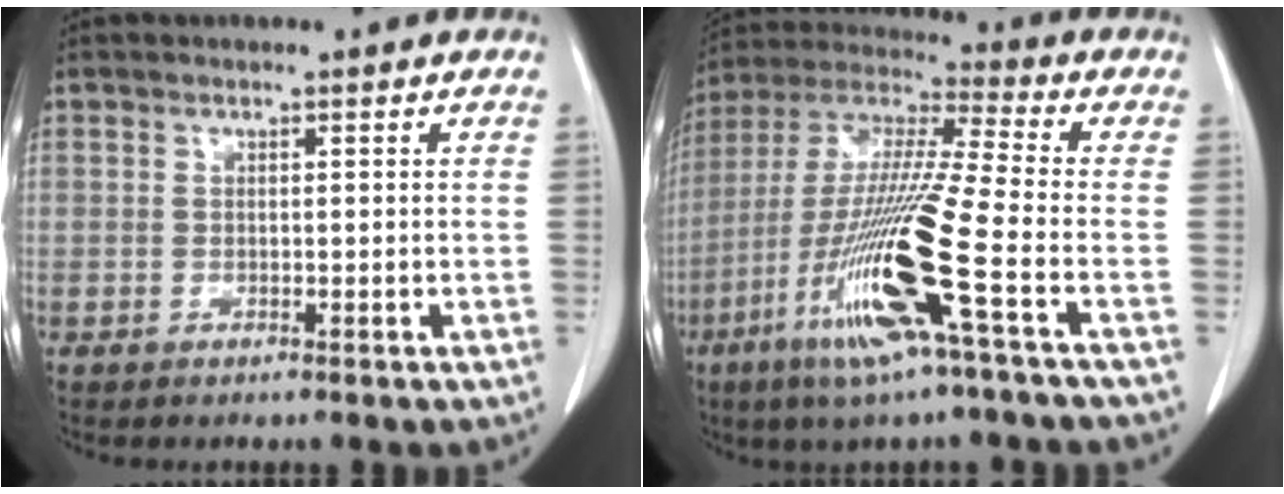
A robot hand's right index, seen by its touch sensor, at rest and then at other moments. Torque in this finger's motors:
{"motor_torque": [2.14, 0.00, 0.57, 0.21]}